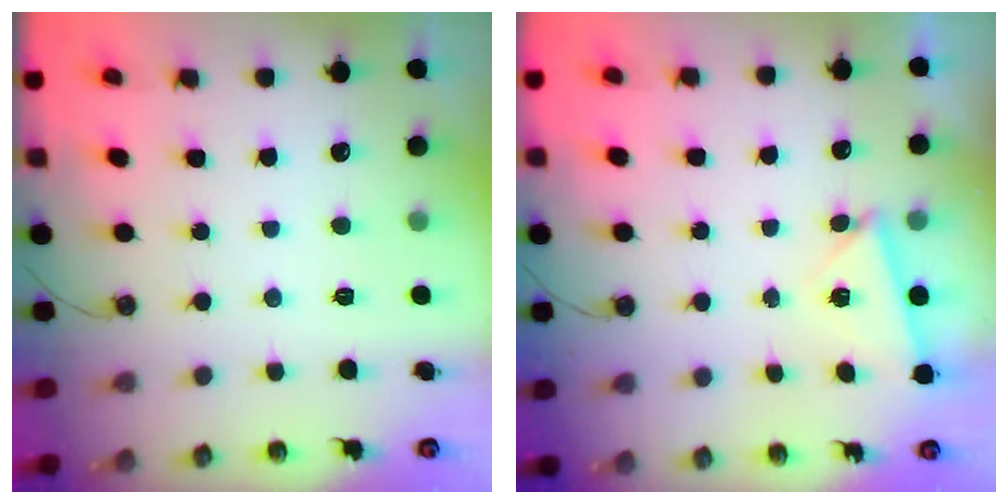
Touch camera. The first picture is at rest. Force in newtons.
{"total": 2.7, "press": 2.0, "slide": 1.7}